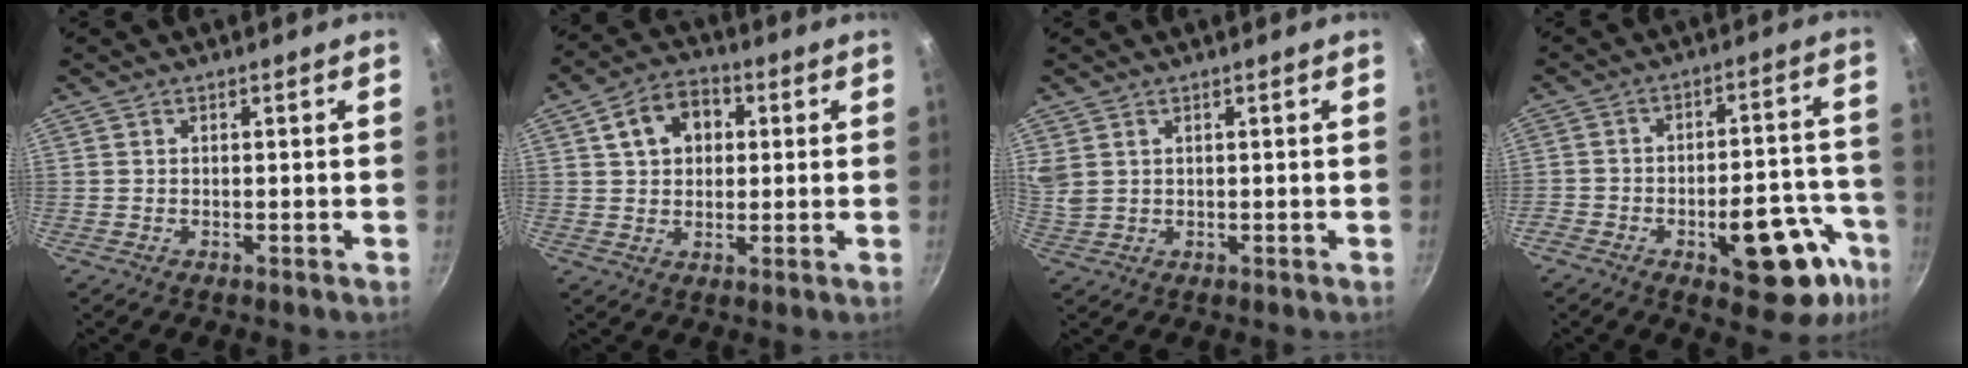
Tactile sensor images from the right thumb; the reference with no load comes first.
{"total": 9.4, "force": [2.6, 7.0, 5.8], "torque": [-0.070, 0.014, 0.034]}
{"total": 4.3, "force": [2.1, 3.0, 2.3], "torque": [-0.042, 0.001, 0.049]}
{"total": 18.0, "force": [-8.8, 8.3, 13.3], "torque": [-0.110, 0.051, -0.113]}